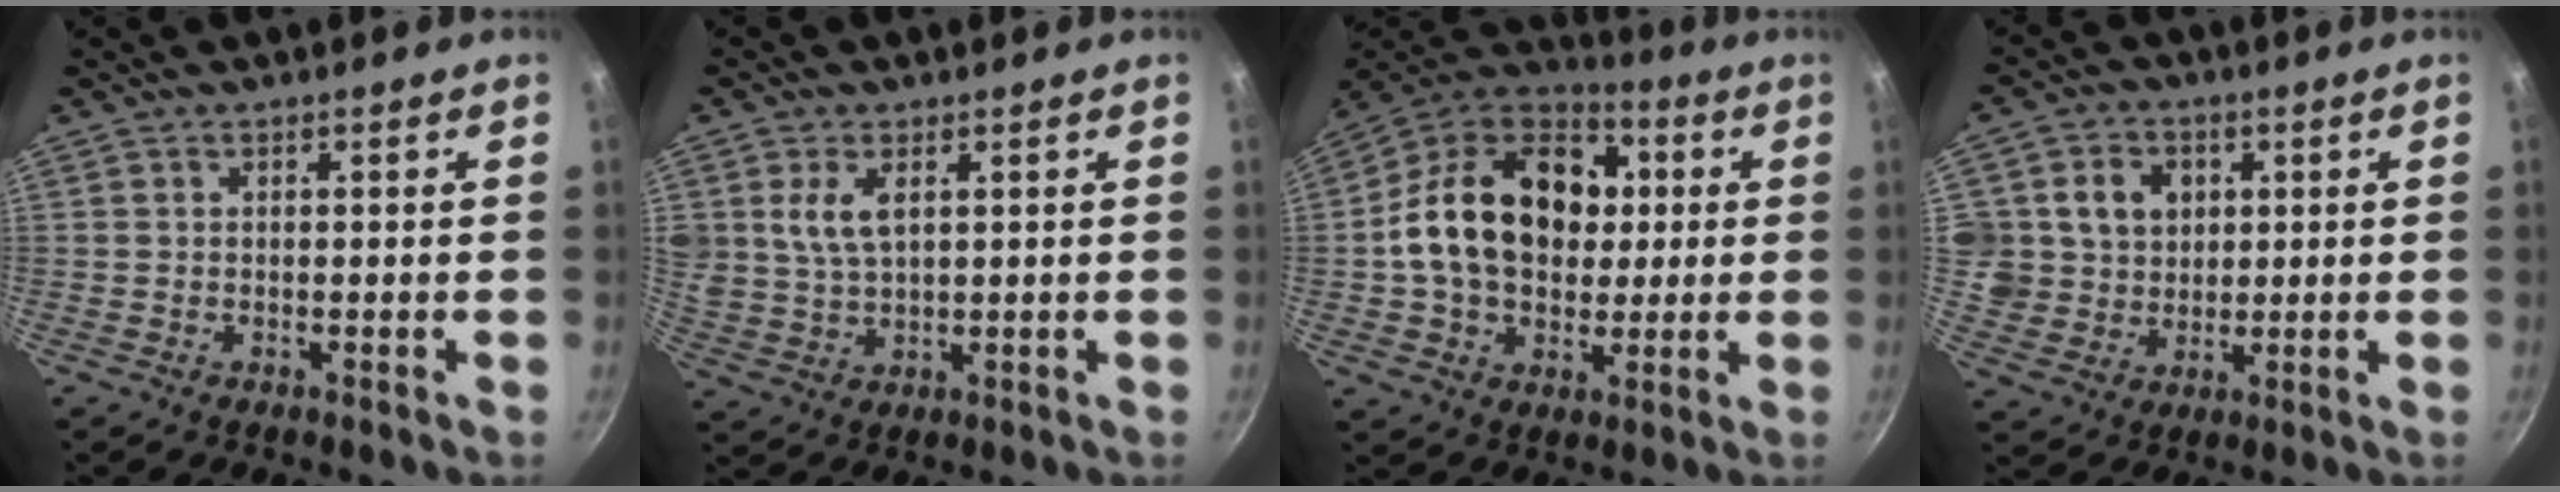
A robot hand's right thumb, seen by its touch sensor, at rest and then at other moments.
{"total": 6.3, "force": [2.2, 3.7, 4.6], "torque": [-0.084, -0.013, 0.047]}
{"total": 22.5, "force": [2.4, 16.3, 15.3], "torque": [-0.229, 0.027, 0.029]}
{"total": 10.3, "force": [2.4, 9.2, 3.9], "torque": [-0.046, -0.005, 0.041]}